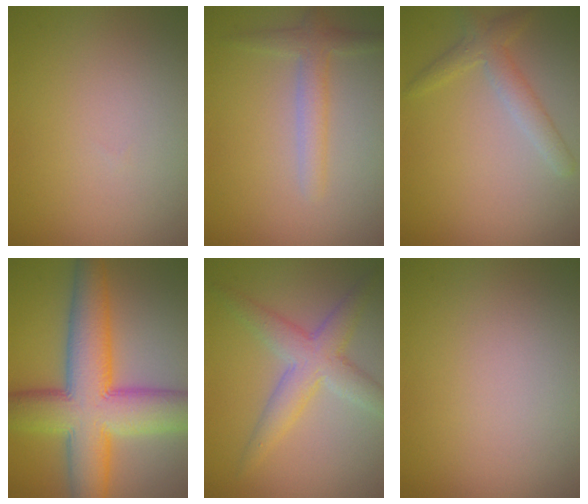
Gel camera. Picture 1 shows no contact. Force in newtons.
{"total": 2.4, "press": 2.4, "slide": 0.1}
{"total": 2.4, "press": 2.4, "slide": 0.2}
{"total": 12.0, "press": 12.0, "slide": 0.3}
{"total": 4.3, "press": 4.3, "slide": 0.0}
{"total": 0.0}